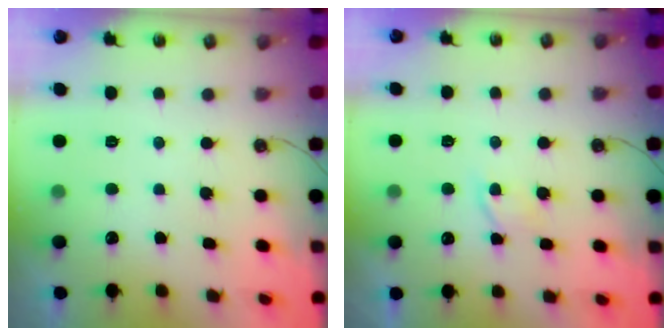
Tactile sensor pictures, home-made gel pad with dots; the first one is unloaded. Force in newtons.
{"total": 2.1, "press": 2.1, "slide": 0.4}